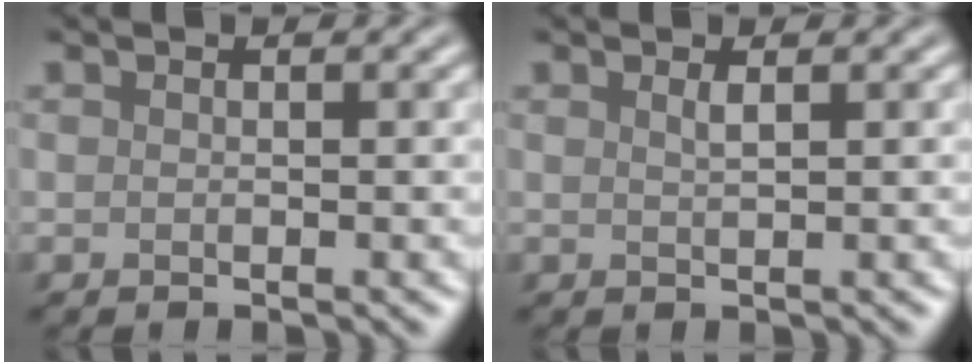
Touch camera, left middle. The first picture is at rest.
{"total": 0.9, "force": [0.5, 0.3, 0.8], "torque": [-0.008, 0.001, 0.006]}